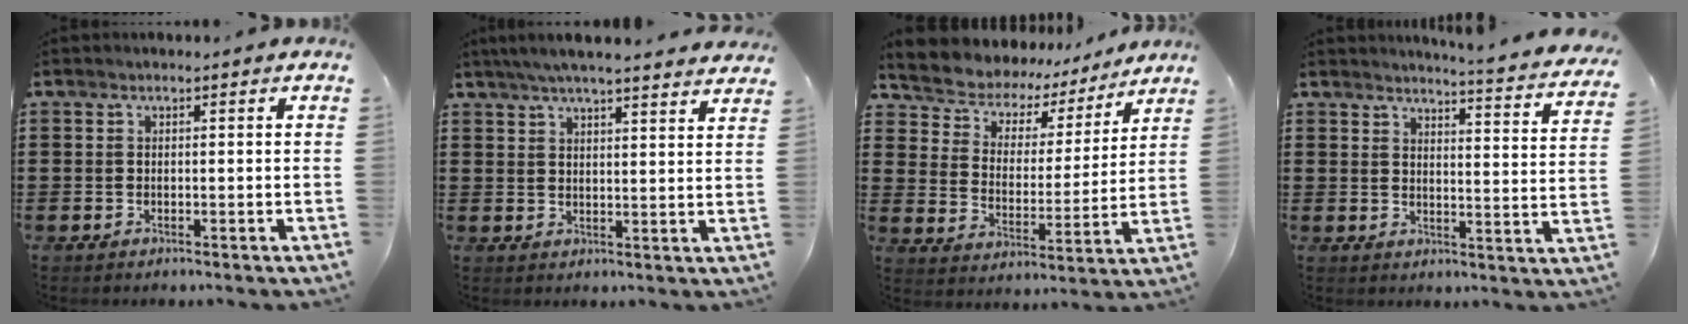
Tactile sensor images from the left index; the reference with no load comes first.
{"total": 4.8, "force": [4.4, 0.0, 1.9], "torque": [-0.049, -0.012, 0.079]}
{"total": 5.2, "force": [4.6, 2.3, -0.1], "torque": [-0.035, -0.038, 0.076]}
{"total": 3.9, "force": [3.7, -0.7, 0.9], "torque": [-0.021, -0.038, 0.056]}